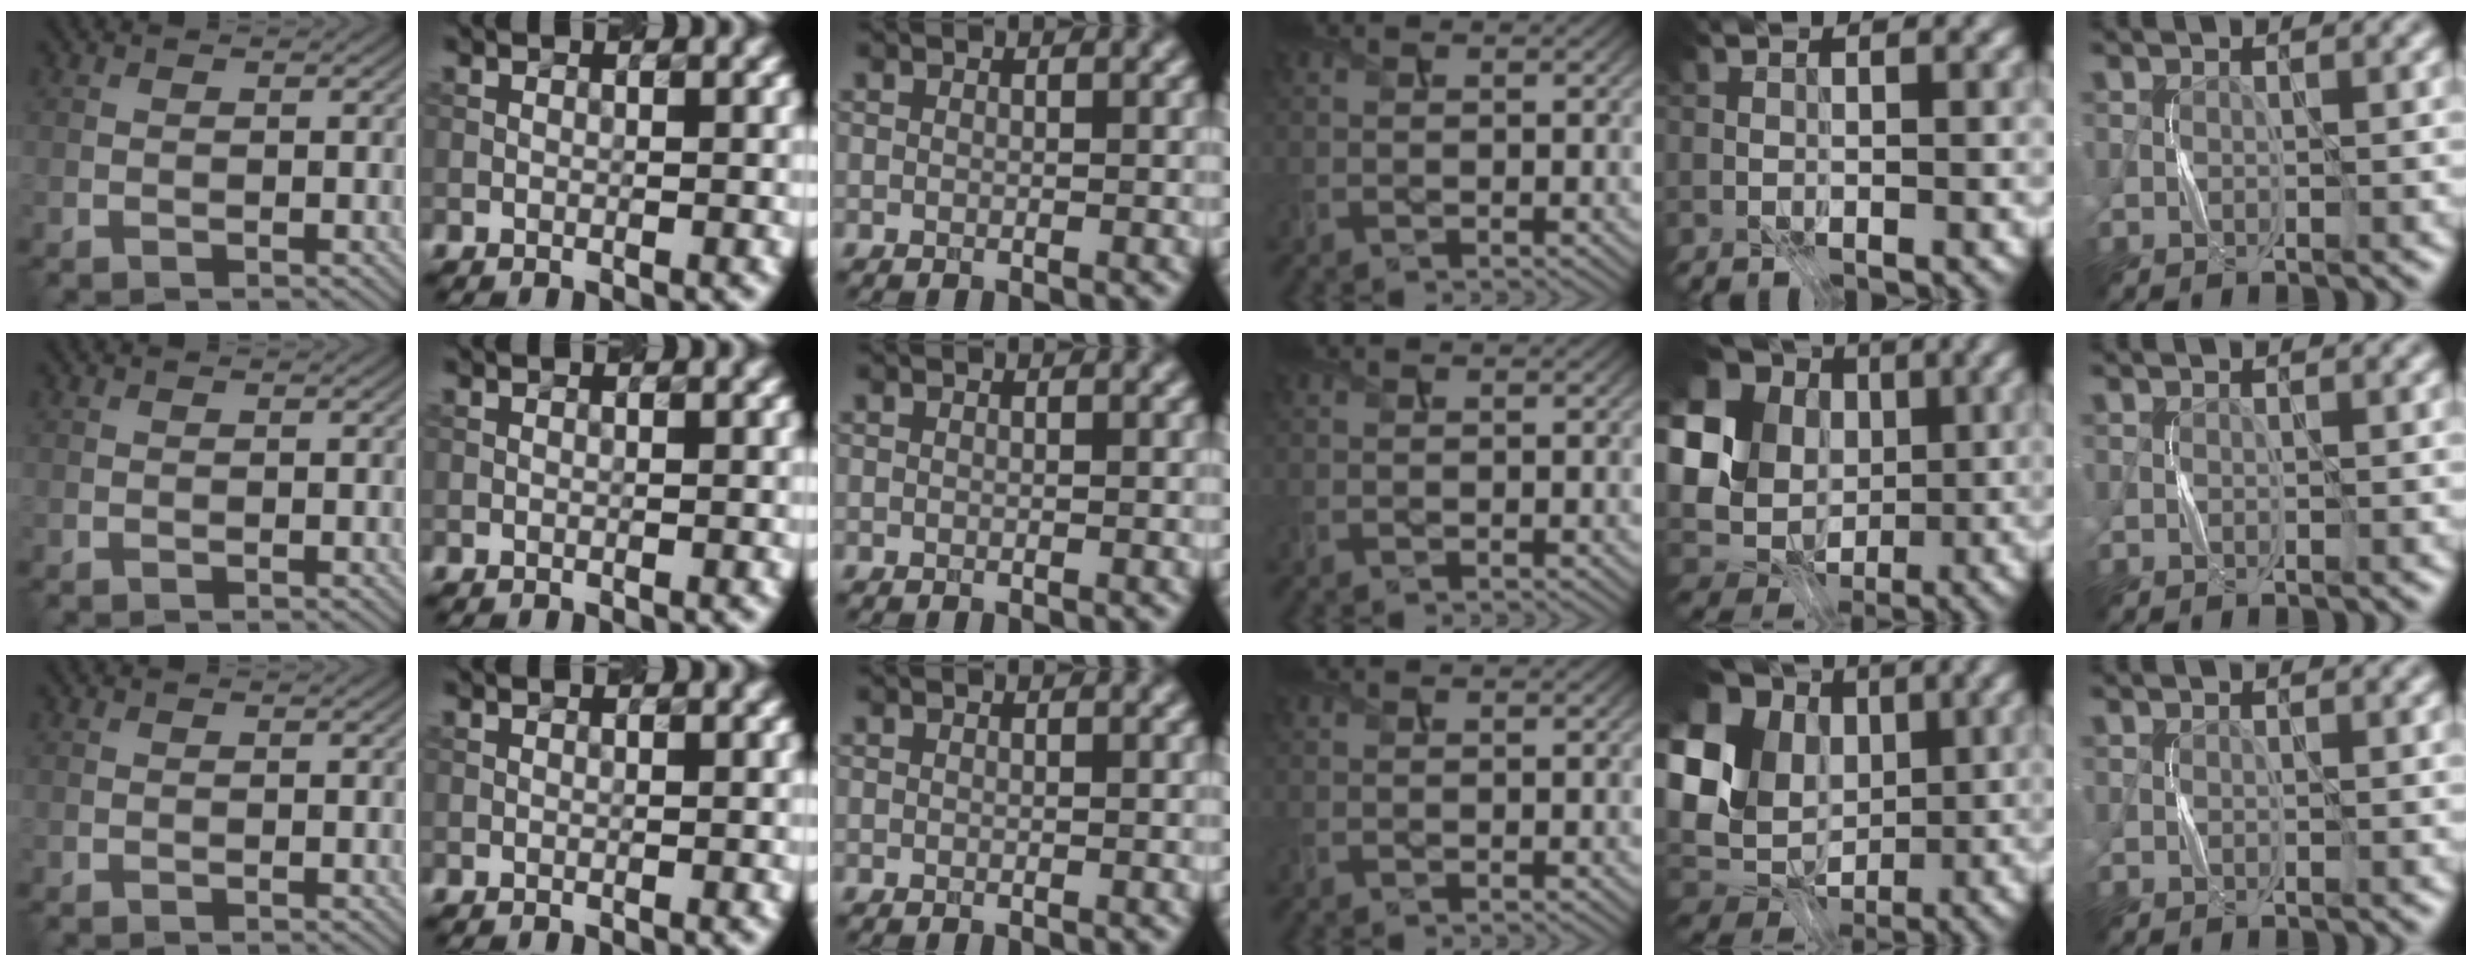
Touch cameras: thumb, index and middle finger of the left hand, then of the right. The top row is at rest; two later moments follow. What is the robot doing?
{"motion": "press", "object": "calculator"}